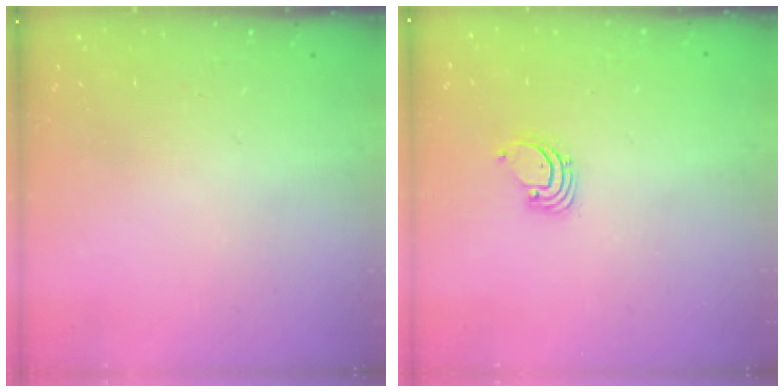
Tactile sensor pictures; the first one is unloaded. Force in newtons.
{"total": 1.4, "press": 1.4, "slide": 0.1}